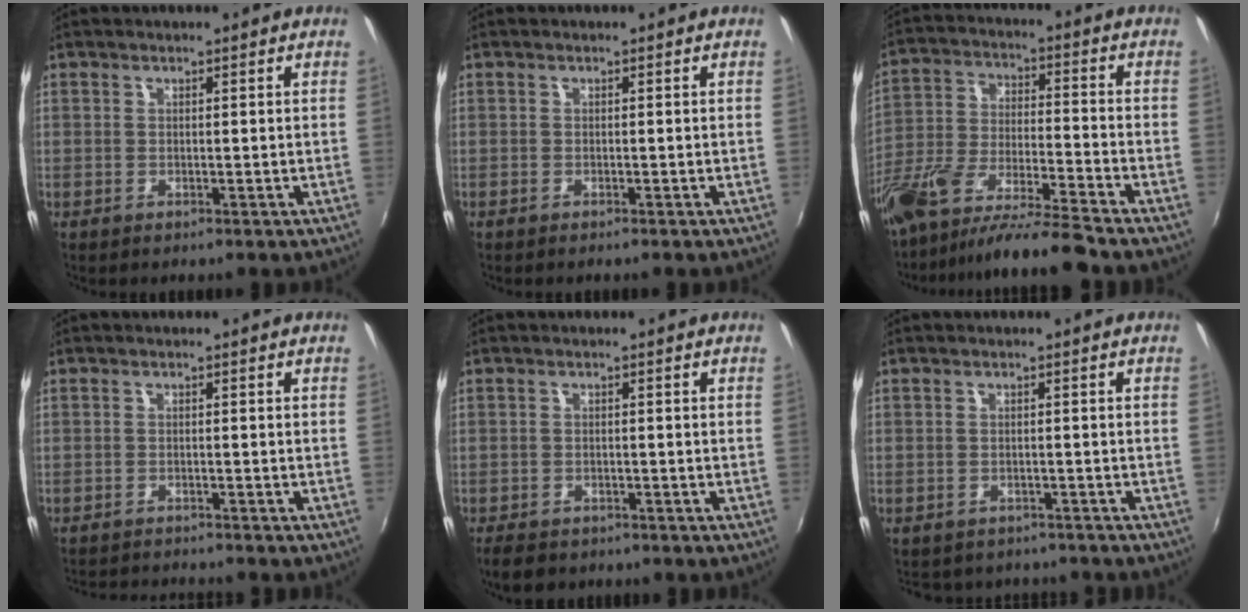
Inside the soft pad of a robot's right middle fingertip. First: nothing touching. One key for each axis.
{"total": 0.6, "fx": -0.5, "fy": 0.1, "fz": 0.2, "tx": -0.003, "ty": -0.002, "tz": -0.011}
{"total": 15.4, "fx": -13.0, "fy": 0.4, "fz": 8.3, "tx": -0.170, "ty": -0.027, "tz": -0.239}
{"total": 5.8, "fx": -5.6, "fy": 0.3, "fz": 1.3, "tx": -0.041, "ty": -0.008, "tz": -0.090}
{"total": 5.7, "fx": -4.6, "fy": 2.7, "fz": 2.2, "tx": -0.060, "ty": -0.014, "tz": -0.075}
{"total": 6.4, "fx": -5.6, "fy": 2.6, "fz": 1.5, "tx": -0.036, "ty": -0.012, "tz": -0.076}